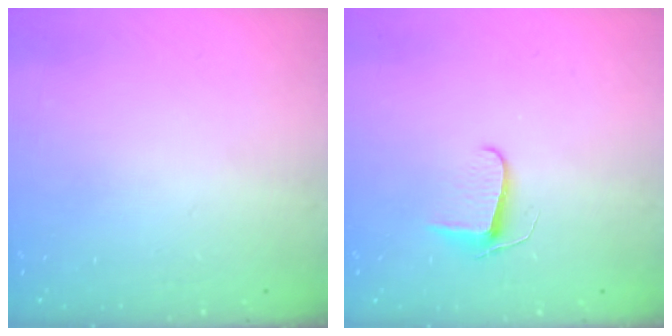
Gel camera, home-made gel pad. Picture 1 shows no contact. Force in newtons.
{"total": 6.3, "press": 6.2, "slide": 0.5}